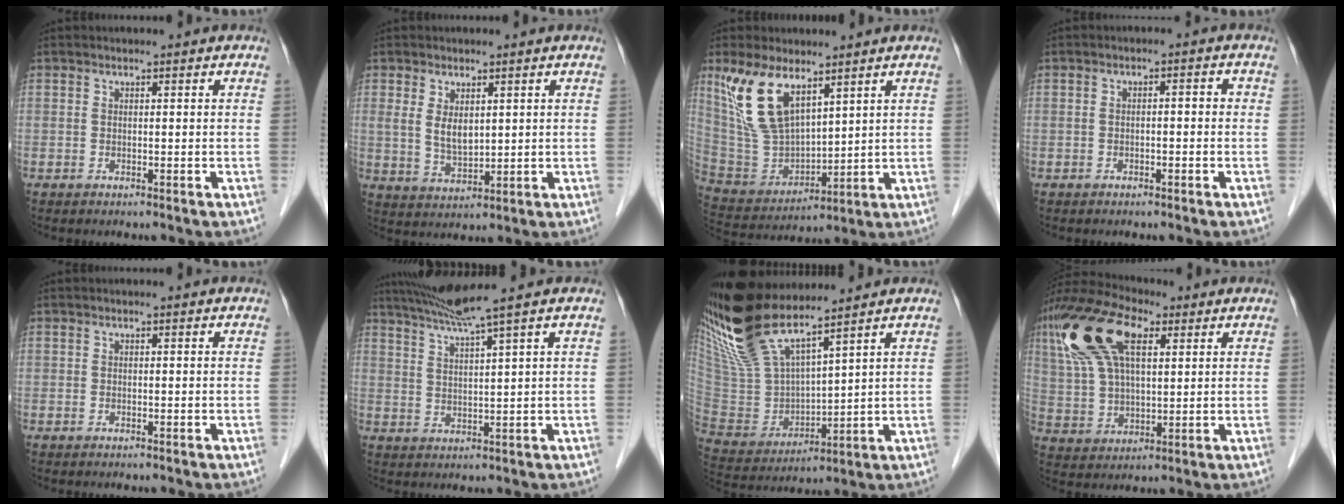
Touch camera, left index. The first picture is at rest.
{"total": 4.5, "force": [1.4, 2.2, 3.6], "torque": [-0.075, -0.002, 0.038]}
{"total": 11.6, "force": [7.0, 4.6, 8.0], "torque": [-0.176, 0.007, 0.153]}
{"total": 2.0, "force": [-0.5, 0.7, 1.8], "torque": [-0.032, 0.015, -0.005]}
{"total": 0.0}
{"total": 7.0, "force": [5.4, -2.2, 3.9], "torque": [-0.069, 0.003, 0.098]}
{"total": 15.8, "force": [12.9, 2.8, 8.8], "torque": [-0.193, 0.002, 0.262]}
{"total": 14.1, "force": [6.2, 6.0, 11.1], "torque": [-0.243, 0.032, 0.118]}